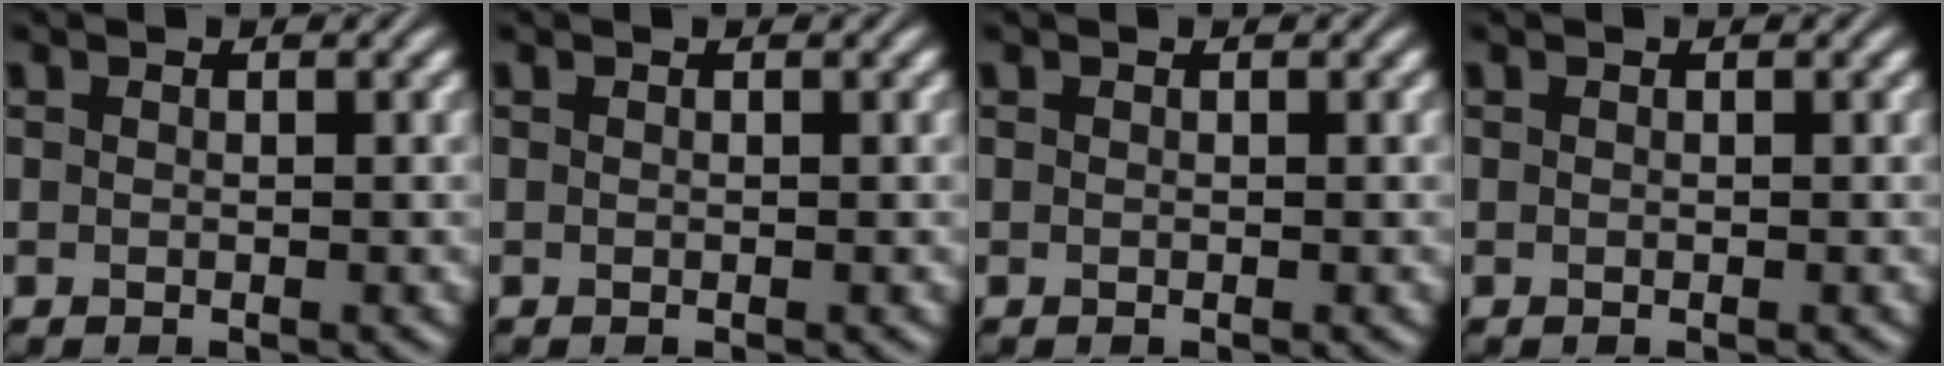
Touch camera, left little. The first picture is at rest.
{"total": 0.0}
{"total": 0.0}
{"total": 0.0}